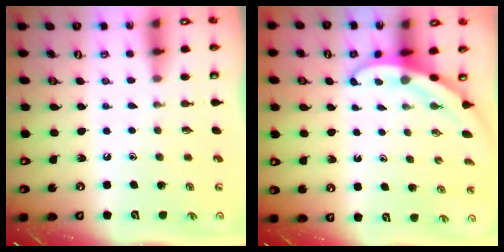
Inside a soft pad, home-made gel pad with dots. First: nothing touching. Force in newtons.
{"total": 3.2, "press": 3.2, "slide": 0.1}